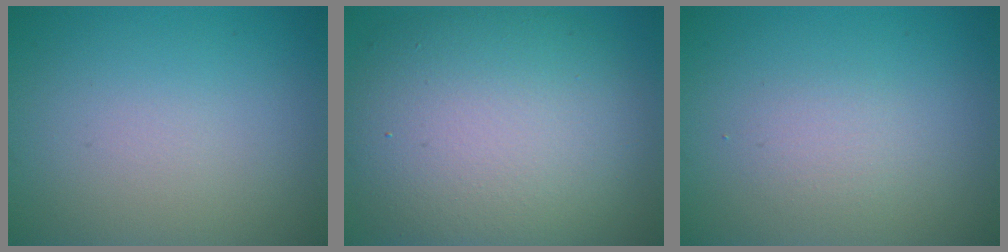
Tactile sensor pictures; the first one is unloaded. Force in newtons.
{"total": 12.1, "press": 12.1, "slide": 1.1}
{"total": 1.4, "press": 1.3, "slide": 0.1}